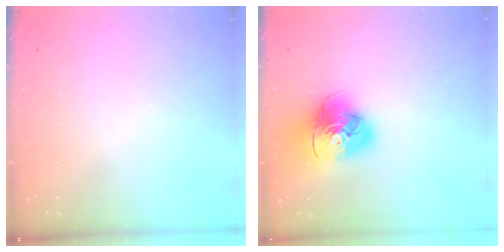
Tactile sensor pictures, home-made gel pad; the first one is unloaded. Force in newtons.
{"total": 15.2, "press": 15.1, "slide": 1.9}